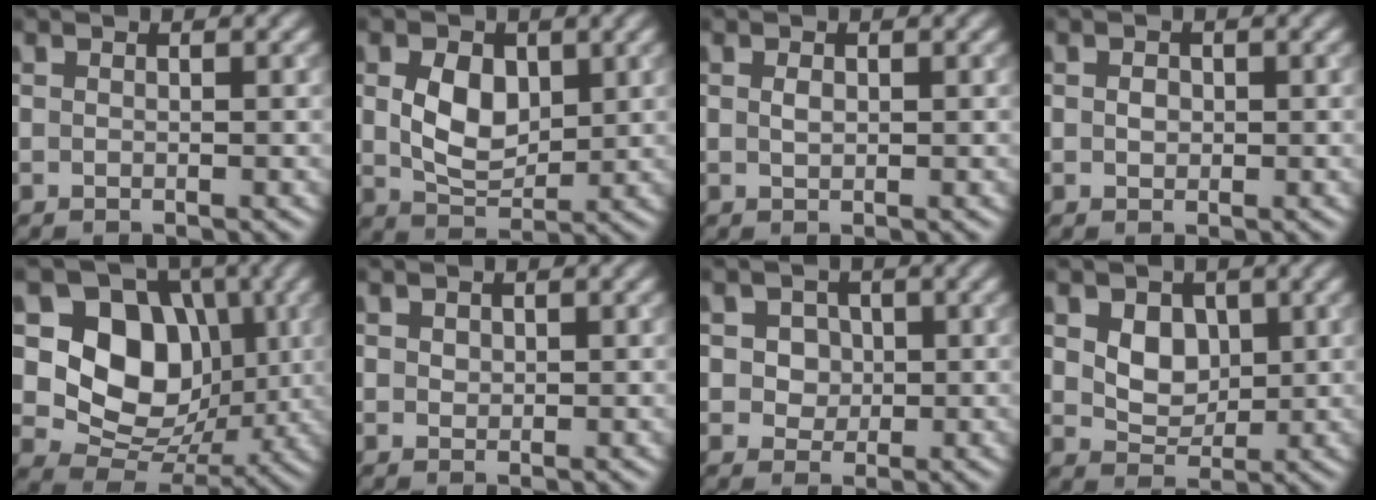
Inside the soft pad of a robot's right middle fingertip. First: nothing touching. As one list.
[{"total": 4.6, "force": [0.9, 3.1, 3.2], "torque": [-0.071, -0.004, 0.018]}, {"total": 0.8, "force": [0.2, 0.5, 0.6], "torque": [-0.015, 0.001, 0.004]}, {"total": 0.9, "force": [0.1, 0.8, 0.5], "torque": [-0.011, -0.001, 0.000]}, {"total": 9.7, "force": [1.6, 7.7, 5.7], "torque": [-0.099, -0.014, 0.018]}, {"total": 0.7, "force": [0.4, 0.6, 0.2], "torque": [-0.005, -0.002, 0.008]}, {"total": 3.3, "force": [1.0, 2.7, 1.6], "torque": [-0.021, 0.013, 0.010]}, {"total": 3.7, "force": [1.1, 2.8, 2.2], "torque": [-0.048, -0.011, 0.017]}]